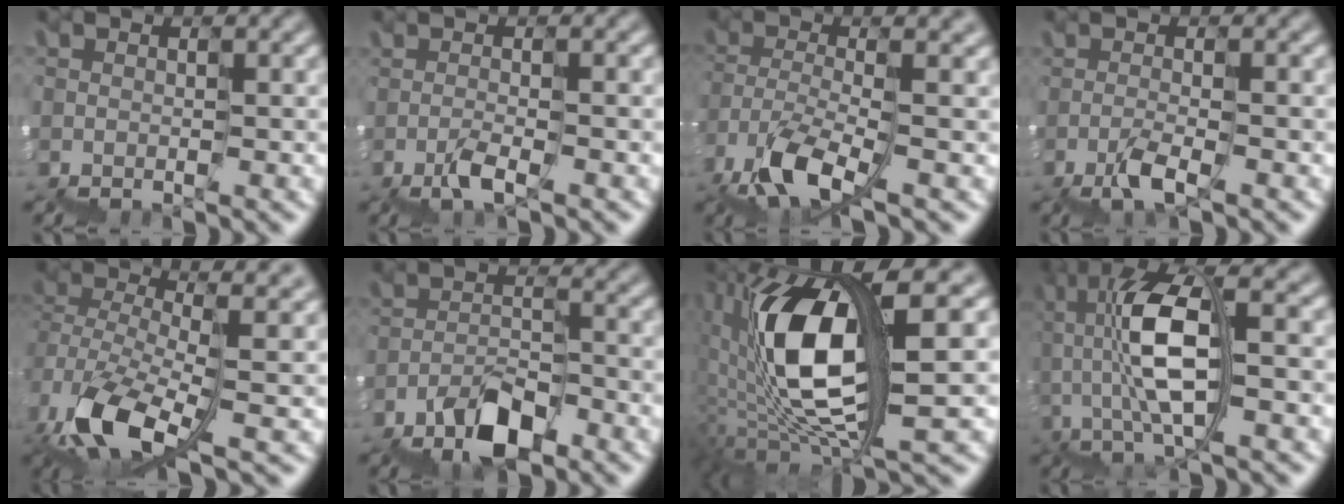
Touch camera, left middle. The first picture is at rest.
{"total": 1.2, "force": [-0.1, -1.0, 0.5], "torque": [-0.019, 0.002, 0.000]}
{"total": 5.4, "force": [-2.0, 1.5, 4.8], "torque": [-0.103, -0.001, -0.038]}
{"total": 1.2, "force": [-0.3, -0.9, 0.8], "torque": [-0.028, 0.000, -0.006]}
{"total": 9.1, "force": [-0.6, 3.7, 8.3], "torque": [-0.200, -0.009, 0.009]}
{"total": 3.2, "force": [-2.4, 1.0, 1.9], "torque": [-0.033, 0.006, -0.039]}
{"total": 9.8, "force": [2.3, 1.7, 9.4], "torque": [-0.197, 0.016, 0.052]}
{"total": 6.9, "force": [1.2, 0.5, 6.7], "torque": [-0.137, 0.027, 0.024]}